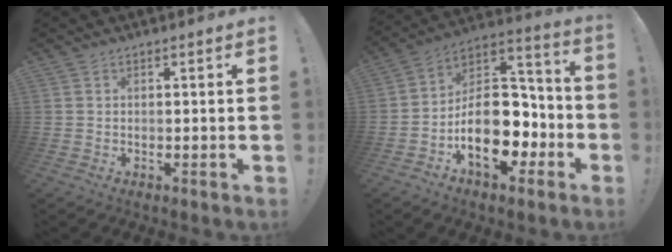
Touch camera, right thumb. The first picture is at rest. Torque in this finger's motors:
{"motor_torque": [2.49, 2.50, 1.47, -1.30, 0.35]}